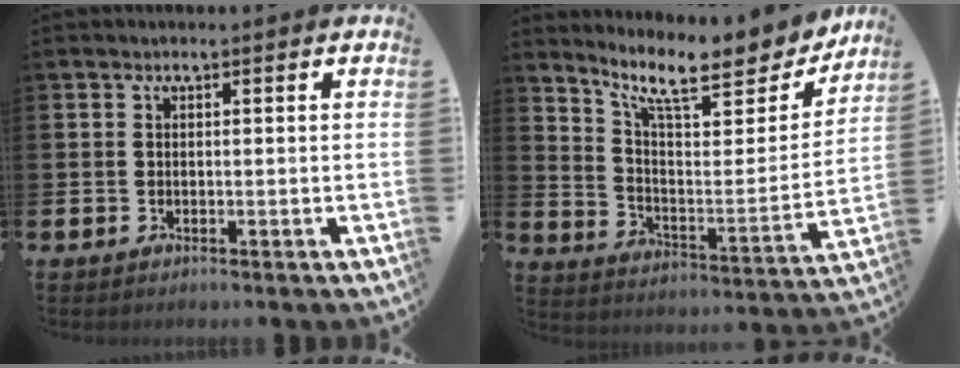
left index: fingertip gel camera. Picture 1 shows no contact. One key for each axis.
{"total": 11.3, "fx": 9.6, "fy": 2.9, "fz": 5.4, "tx": -0.122, "ty": -0.062, "tz": 0.160}